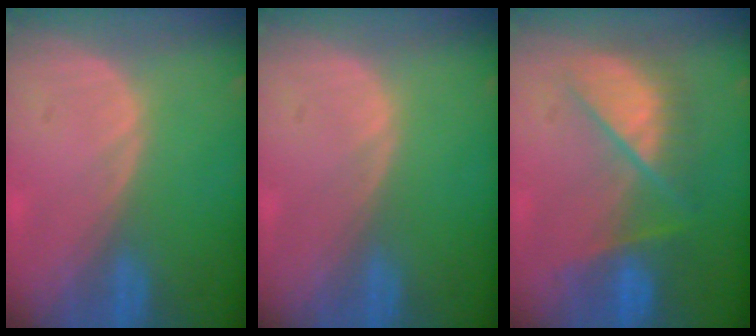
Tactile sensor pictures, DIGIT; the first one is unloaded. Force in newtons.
{"total": 0.0}
{"total": 7.9, "press": 7.9, "slide": 0.5}